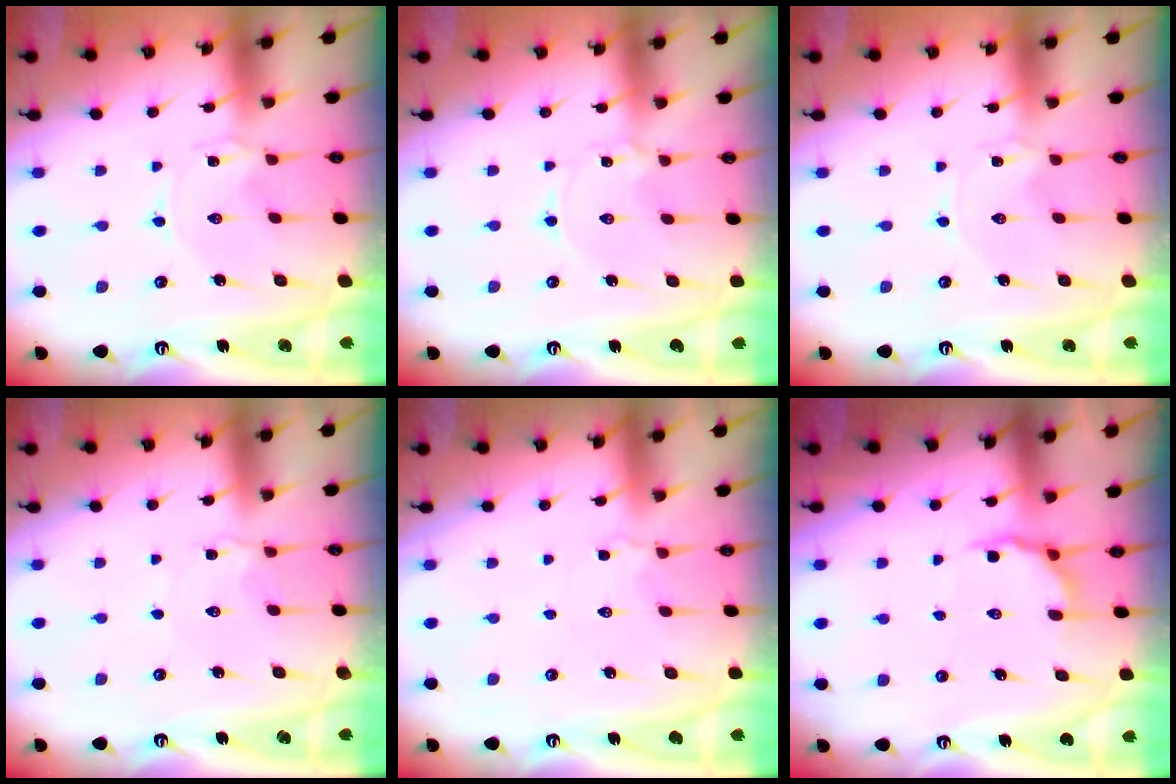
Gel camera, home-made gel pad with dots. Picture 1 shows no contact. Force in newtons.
{"total": 1.7, "press": 1.7, "slide": 0.3}
{"total": 0.0}
{"total": 2.5, "press": 2.5, "slide": 0.2}
{"total": 1.3, "press": 1.2, "slide": 0.5}
{"total": 5.6, "press": 5.1, "slide": 2.3}